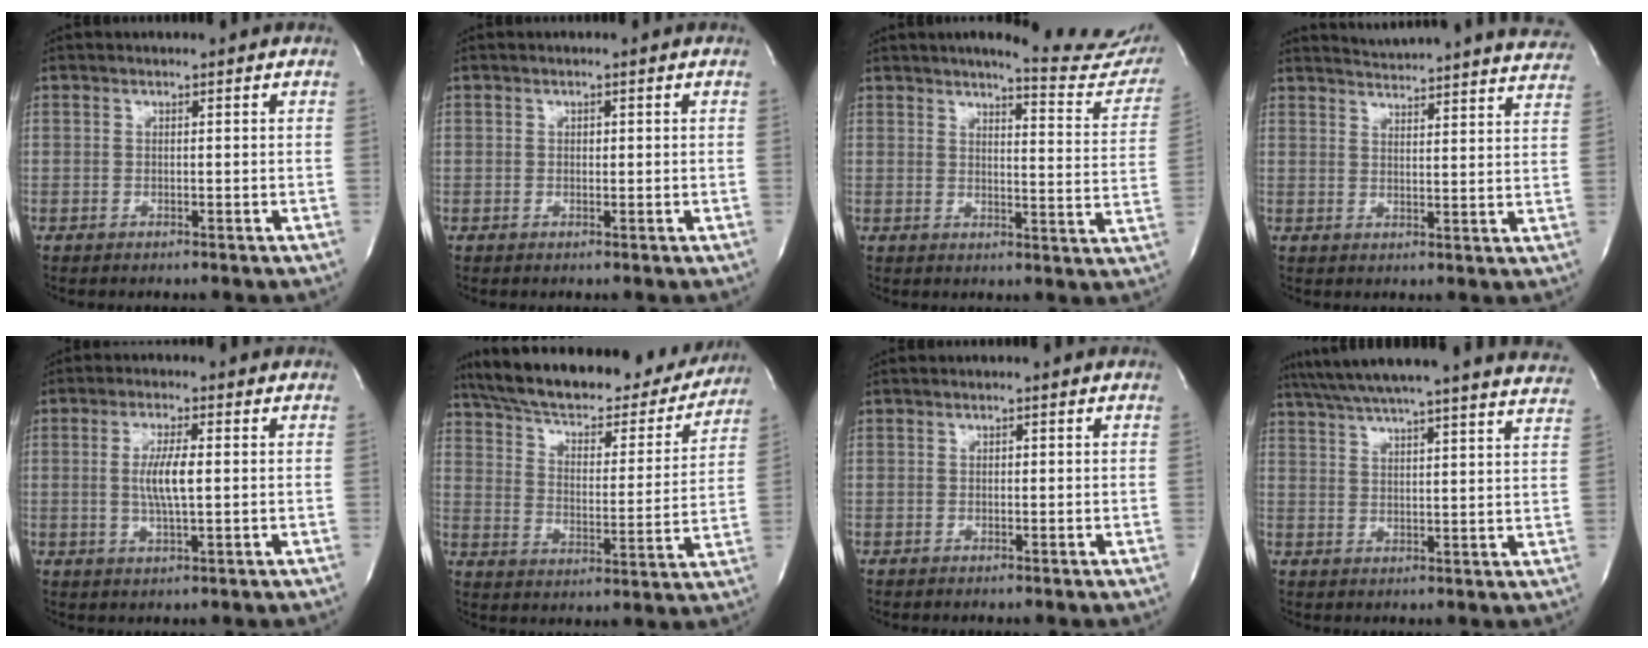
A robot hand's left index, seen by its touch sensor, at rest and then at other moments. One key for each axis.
{"total": 0.7, "fx": 0.1, "fy": 0.5, "fz": 0.5, "tx": -0.008, "ty": 0.000, "tz": 0.001}
{"total": 16.3, "fx": 14.9, "fy": 2.2, "fz": 6.3, "tx": -0.065, "ty": -0.066, "tz": 0.157}
{"total": 21.4, "fx": 20.6, "fy": 1.0, "fz": 5.6, "tx": -0.086, "ty": -0.072, "tz": 0.241}
{"total": 5.5, "fx": 0.2, "fy": 0.8, "fz": 5.4, "tx": -0.110, "ty": -0.002, "tz": 0.003}
{"total": 27.4, "fx": 23.8, "fy": 7.6, "fz": 11.4, "tx": -0.191, "ty": -0.005, "tz": 0.320}
{"total": 0.5, "fx": 0.0, "fy": 0.4, "fz": 0.4, "tx": -0.007, "ty": 0.000, "tz": 0.000}
{"total": 29.3, "fx": 26.6, "fy": 1.2, "fz": 12.2, "tx": -0.208, "ty": -0.041, "tz": 0.332}